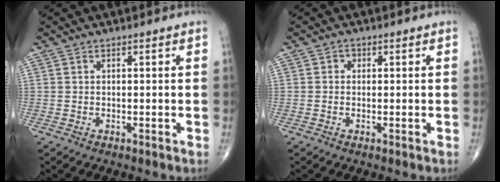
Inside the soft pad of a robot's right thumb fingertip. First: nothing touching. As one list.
[{"total": 1.0, "force": [0.1, 0.9, 0.4], "torque": [0.003, 0.004, -0.002]}]